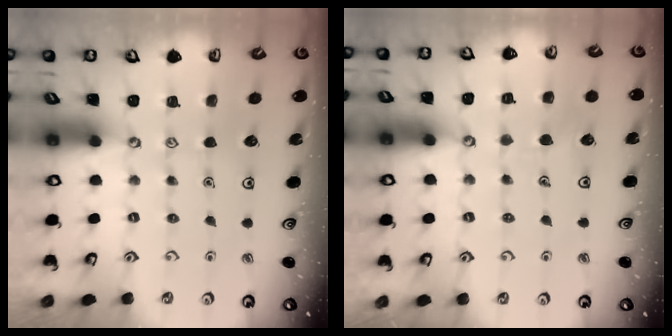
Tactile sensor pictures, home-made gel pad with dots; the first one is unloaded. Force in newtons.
{"total": 4.4, "press": 4.4, "slide": 0.3}